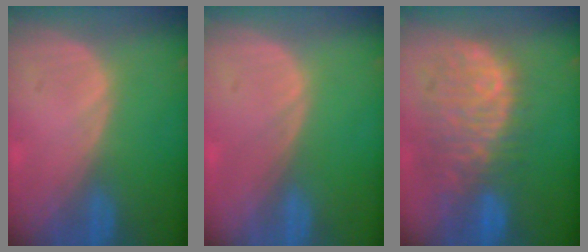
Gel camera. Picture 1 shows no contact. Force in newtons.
{"total": 0.0}
{"total": 11.4, "press": 9.7, "slide": 5.9}